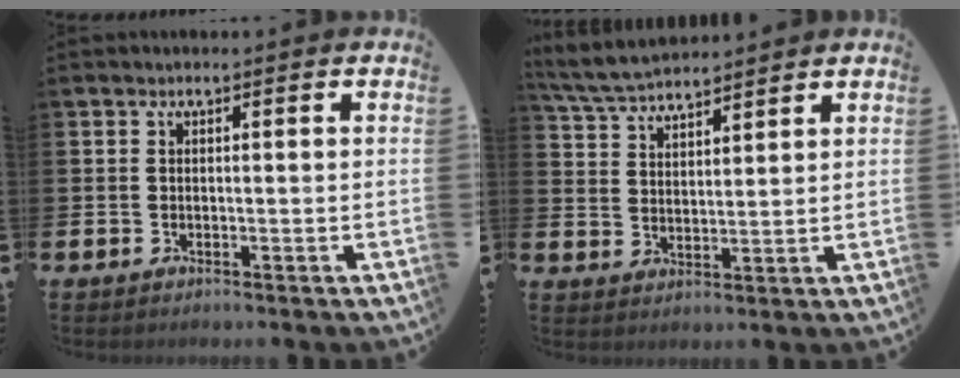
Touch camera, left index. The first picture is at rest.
{"total": 5.4, "force": [5.2, 0.8, 0.9], "torque": [-0.037, -0.024, 0.095]}